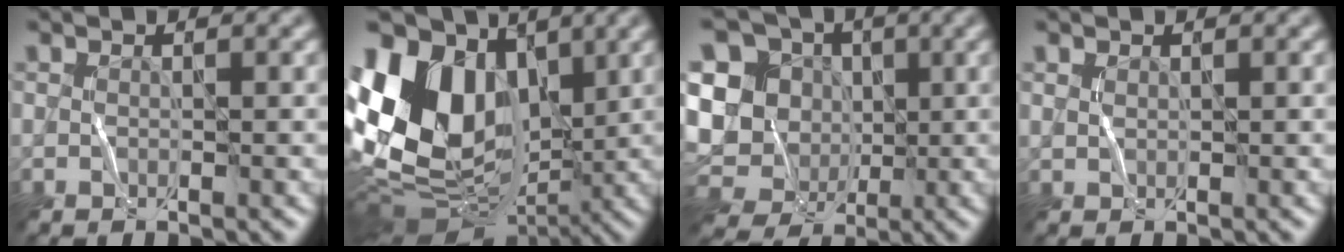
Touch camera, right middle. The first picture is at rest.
{"total": 14.7, "force": [2.7, 10.2, 10.1], "torque": [-0.212, 0.021, 0.030]}
{"total": 13.4, "force": [-0.5, 12.1, 5.8], "torque": [-0.139, 0.001, -0.023]}
{"total": 0.6, "force": [0.5, 0.3, 0.2], "torque": [-0.005, -0.001, 0.012]}